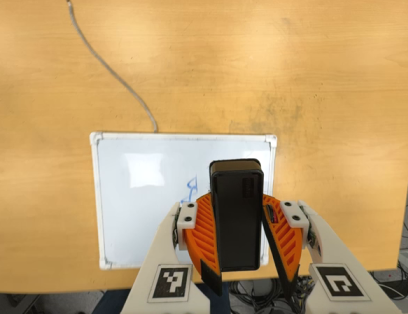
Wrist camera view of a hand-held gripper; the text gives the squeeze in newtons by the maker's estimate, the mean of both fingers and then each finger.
{"total": 7.2, "left": 7.8, "right": 6.5}